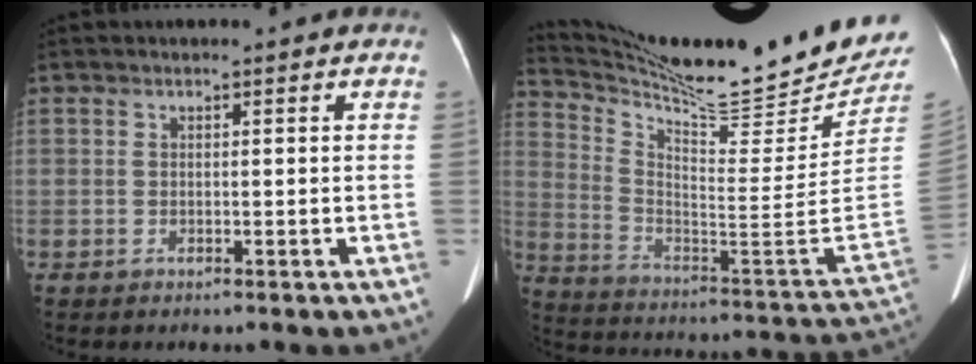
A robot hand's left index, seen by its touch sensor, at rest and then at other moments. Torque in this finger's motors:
{"motor_torque": [-0.65, -1.49, -0.05, 0.01]}